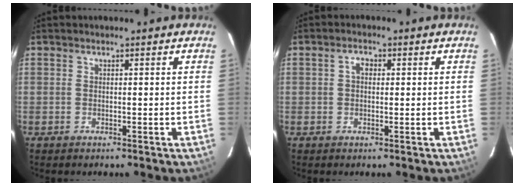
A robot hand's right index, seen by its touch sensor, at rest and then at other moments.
{"total": 1.9, "force": [0.3, 1.4, 1.3], "torque": [-0.022, 0.009, 0.002]}